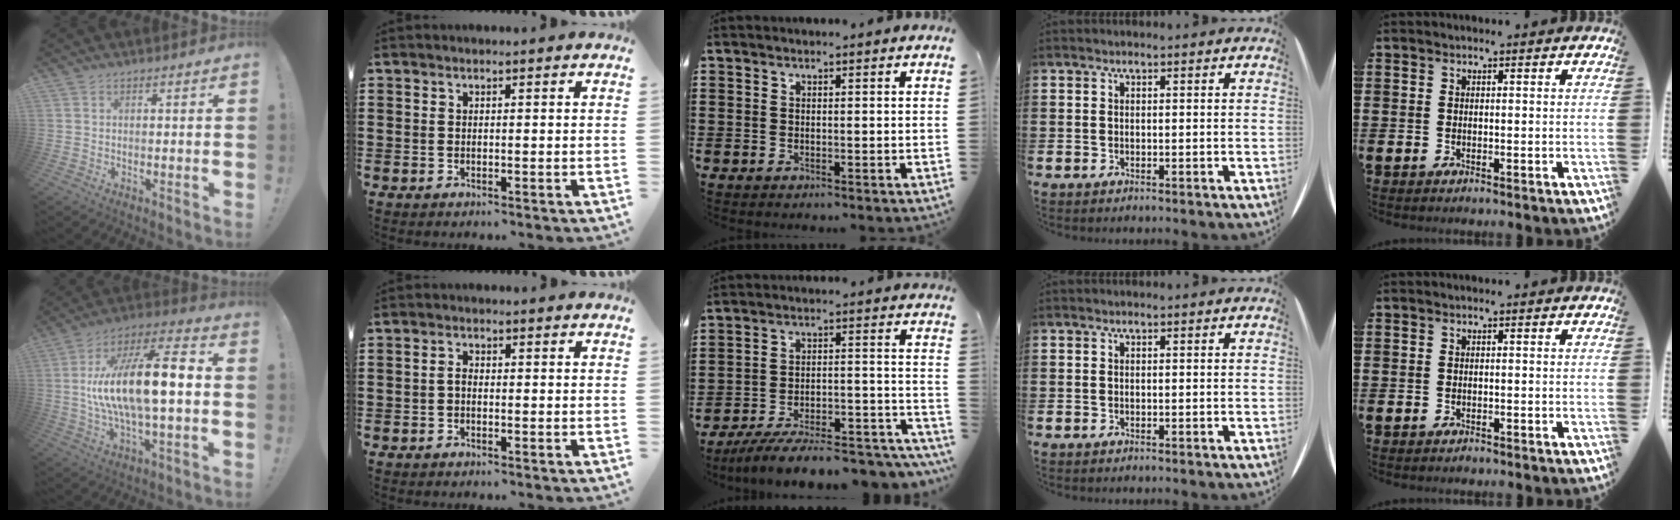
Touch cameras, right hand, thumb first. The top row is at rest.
{"thumb": {"total": 20.1, "force": [-0.1, 6.2, 19.1], "torque": [-0.350, 0.002, -0.007]}, "index": {"total": 1.3, "force": [-0.5, 0.6, 1.0], "torque": [-0.021, 0.000, -0.010]}, "middle": {"total": 8.8, "force": [-7.9, 0.8, 3.8], "torque": [-0.056, 0.007, -0.150]}}